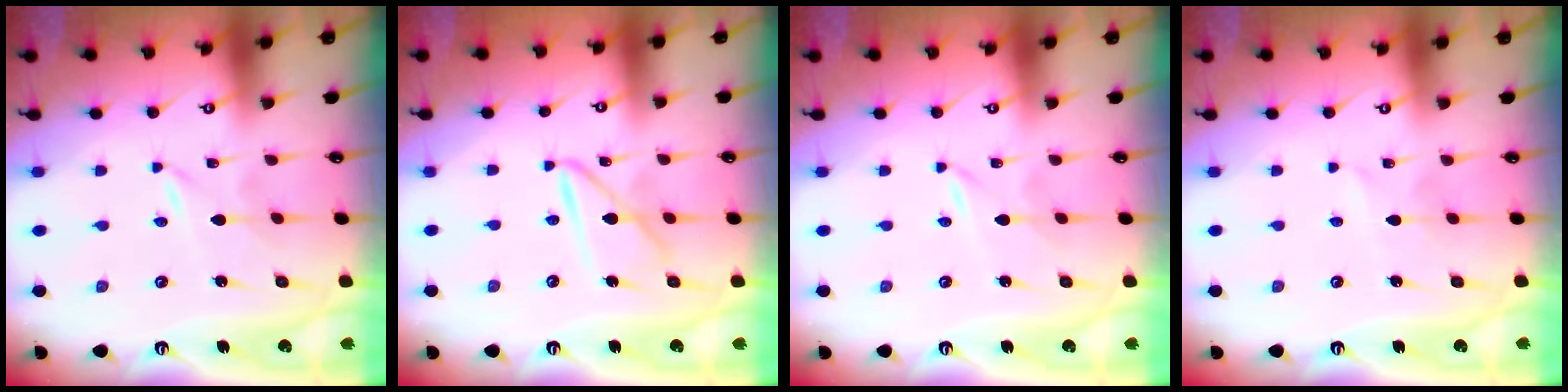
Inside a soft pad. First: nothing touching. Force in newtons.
{"total": 9.8, "press": 9.8, "slide": 0.9}
{"total": 0.0}
{"total": 2.9, "press": 2.9, "slide": 0.4}